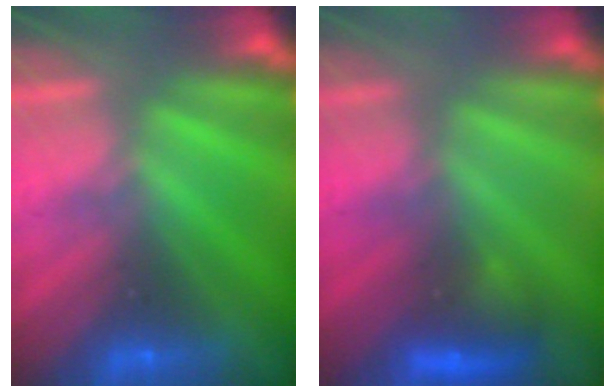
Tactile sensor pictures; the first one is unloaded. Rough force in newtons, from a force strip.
{"total": 2.9}